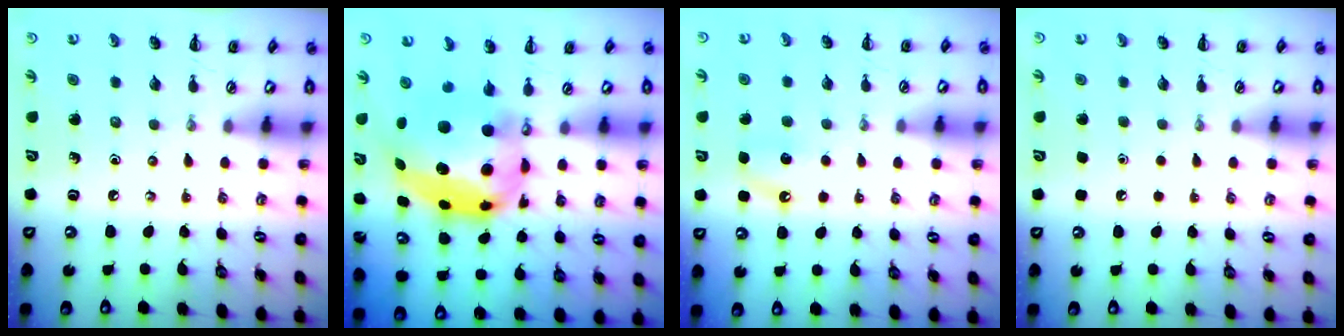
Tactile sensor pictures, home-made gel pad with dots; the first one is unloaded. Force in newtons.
{"total": 10.6, "press": 10.2, "slide": 2.8}
{"total": 6.9, "press": 6.7, "slide": 1.8}
{"total": 1.8, "press": 1.7, "slide": 0.1}